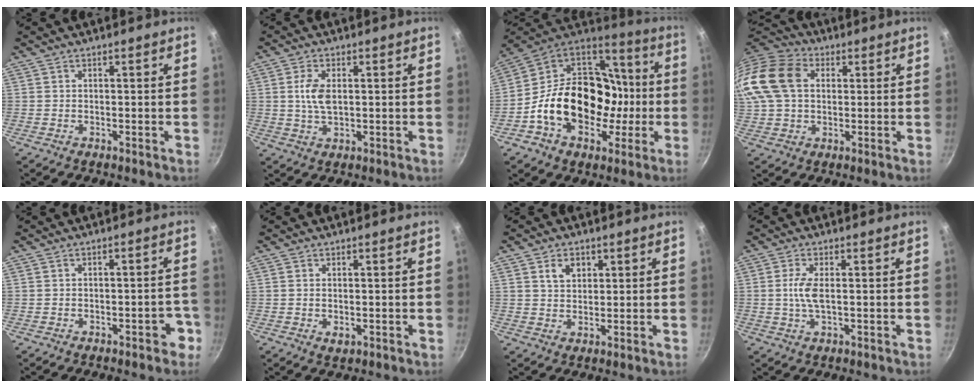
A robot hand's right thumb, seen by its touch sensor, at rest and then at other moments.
{"total": 5.4, "force": [0.7, 2.9, 4.5], "torque": [-0.085, 0.000, 0.014]}
{"total": 26.2, "force": [-3.9, 19.5, 17.0], "torque": [-0.262, 0.057, -0.055]}
{"total": 18.3, "force": [3.7, 13.4, 11.9], "torque": [-0.247, 0.027, 0.056]}
{"total": 3.8, "force": [-2.1, 1.8, 2.5], "torque": [-0.005, 0.031, -0.019]}
{"total": 1.7, "force": [-0.2, 1.0, 1.4], "torque": [-0.023, -0.005, -0.001]}
{"total": 4.1, "force": [1.7, 3.0, 2.2], "torque": [-0.021, -0.002, 0.030]}
{"total": 4.3, "force": [0.1, 1.5, 4.1], "torque": [-0.094, 0.001, 0.000]}